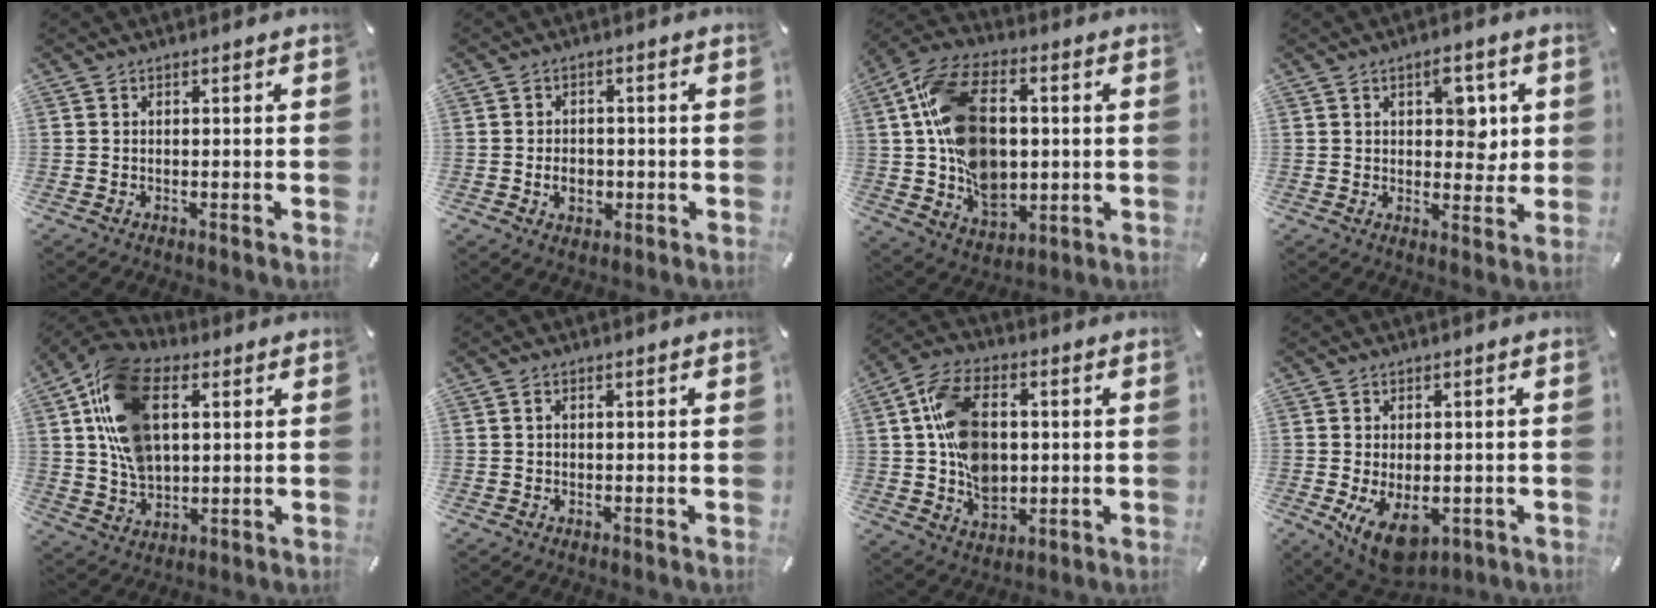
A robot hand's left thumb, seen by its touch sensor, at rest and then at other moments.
{"total": 4.8, "force": [-1.1, 3.7, 2.9], "torque": [-0.050, 0.000, -0.021]}
{"total": 20.1, "force": [1.6, 14.2, 14.1], "torque": [-0.276, 0.007, 0.035]}
{"total": 7.4, "force": [2.4, 4.6, 5.3], "torque": [-0.056, -0.009, 0.033]}
{"total": 17.8, "force": [4.8, 11.8, 12.4], "torque": [-0.261, 0.005, 0.089]}
{"total": 0.8, "force": [0.1, 0.5, 0.7], "torque": [-0.013, 0.004, -0.001]}
{"total": 15.1, "force": [1.2, 10.7, 10.5], "torque": [-0.211, 0.015, 0.027]}
{"total": 9.7, "force": [-2.9, 5.5, 7.3], "torque": [-0.137, -0.004, -0.047]}